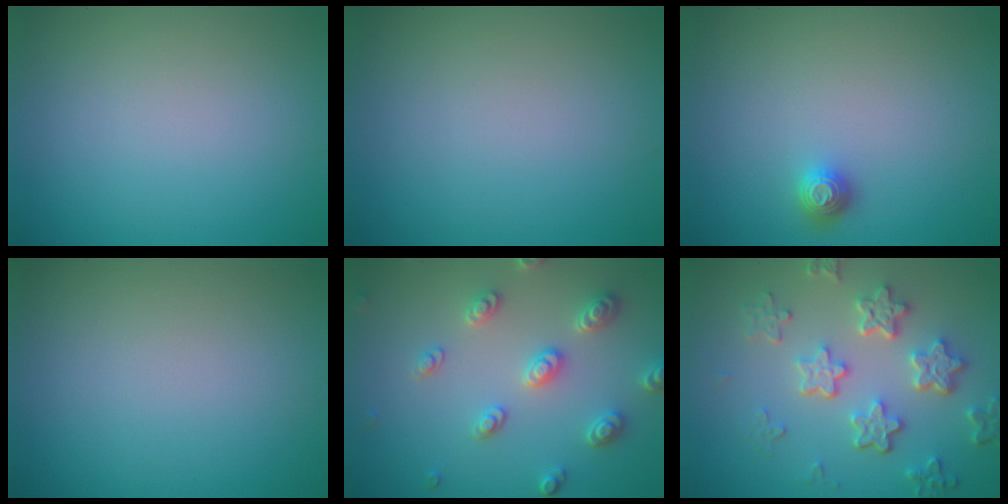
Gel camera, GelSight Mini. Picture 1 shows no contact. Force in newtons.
{"total": 0.0}
{"total": 1.2, "press": 1.1, "slide": 0.4}
{"total": 0.0}
{"total": 3.7, "press": 3.3, "slide": 1.6}
{"total": 5.3, "press": 4.2, "slide": 3.3}